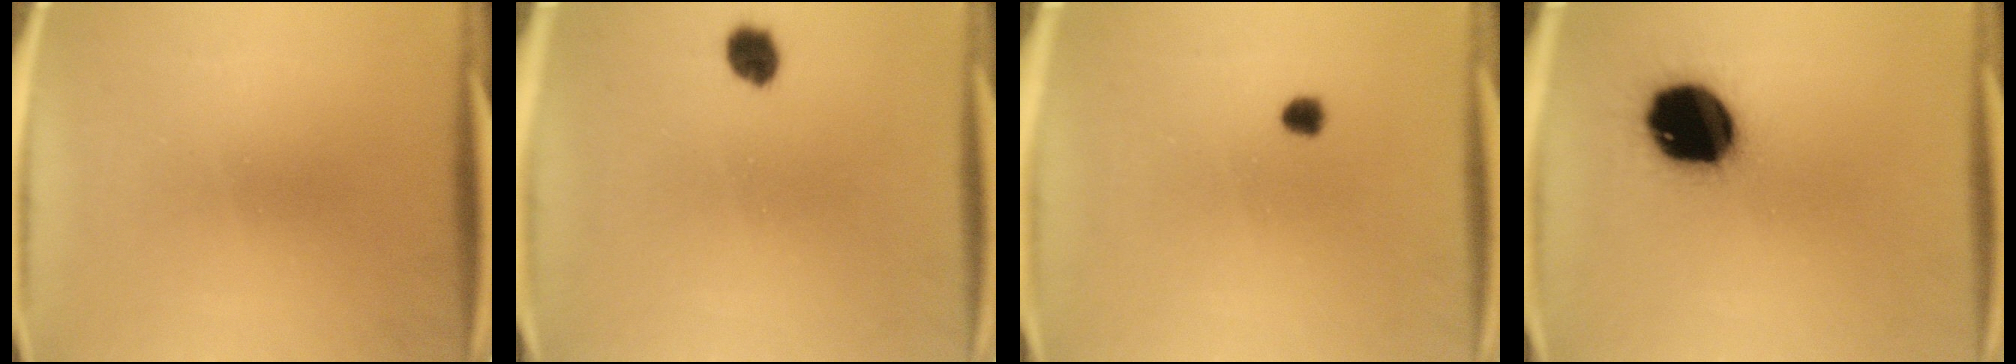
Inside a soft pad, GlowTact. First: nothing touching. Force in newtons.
{"total": 3.8}
{"total": 2.3}
{"total": 19.7}